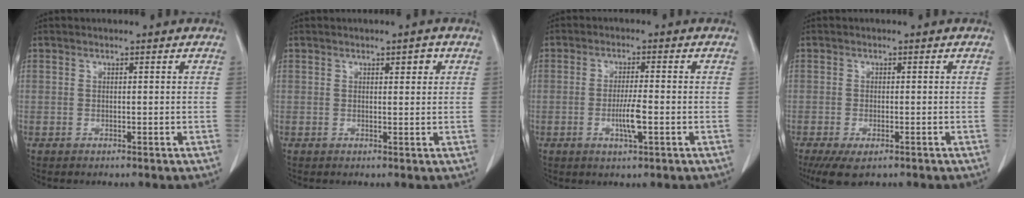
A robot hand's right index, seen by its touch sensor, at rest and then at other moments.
{"total": 1.7, "force": [0.8, 0.6, 1.3], "torque": [-0.017, -0.001, 0.010]}
{"total": 4.4, "force": [-1.2, 0.3, 4.2], "torque": [-0.081, -0.006, -0.021]}
{"total": 5.0, "force": [-3.3, 1.7, 3.3], "torque": [-0.056, -0.013, -0.051]}